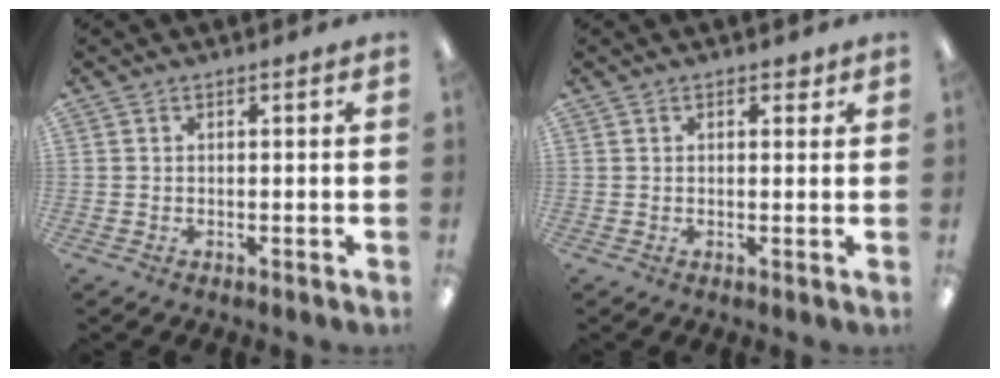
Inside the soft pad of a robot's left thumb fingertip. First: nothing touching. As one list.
[{"total": 1.7, "force": [0.9, 1.0, 0.9], "torque": [-0.003, -0.003, 0.013]}]